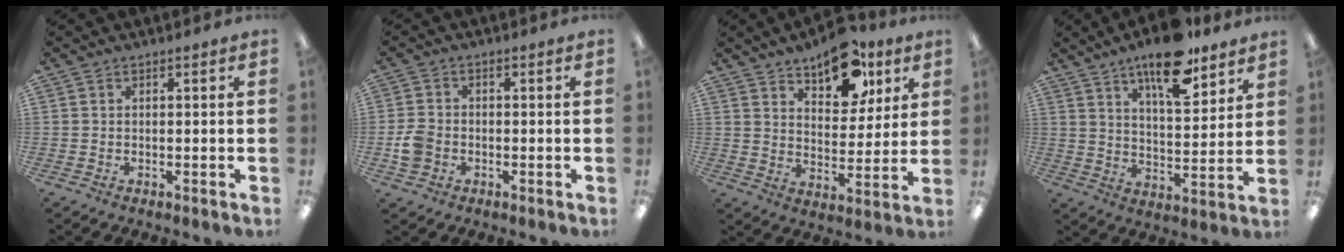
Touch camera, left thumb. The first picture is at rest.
{"total": 4.7, "force": [-1.4, 3.8, 2.4], "torque": [-0.043, 0.008, -0.024]}
{"total": 13.5, "force": [9.3, 7.1, 6.7], "torque": [-0.080, -0.047, 0.162]}
{"total": 14.6, "force": [10.4, 4.9, 8.9], "torque": [-0.133, -0.054, 0.174]}